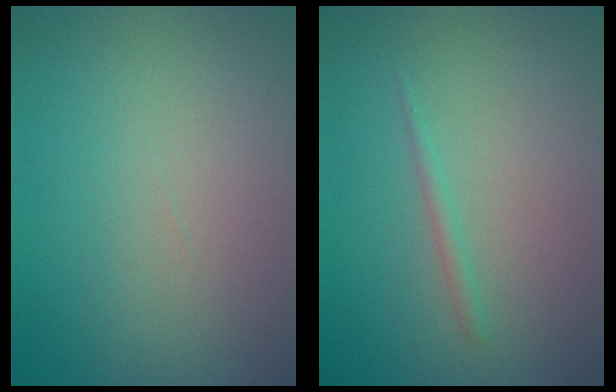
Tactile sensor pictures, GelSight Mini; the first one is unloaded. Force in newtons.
{"total": 0.9, "press": 0.9, "slide": 0.1}